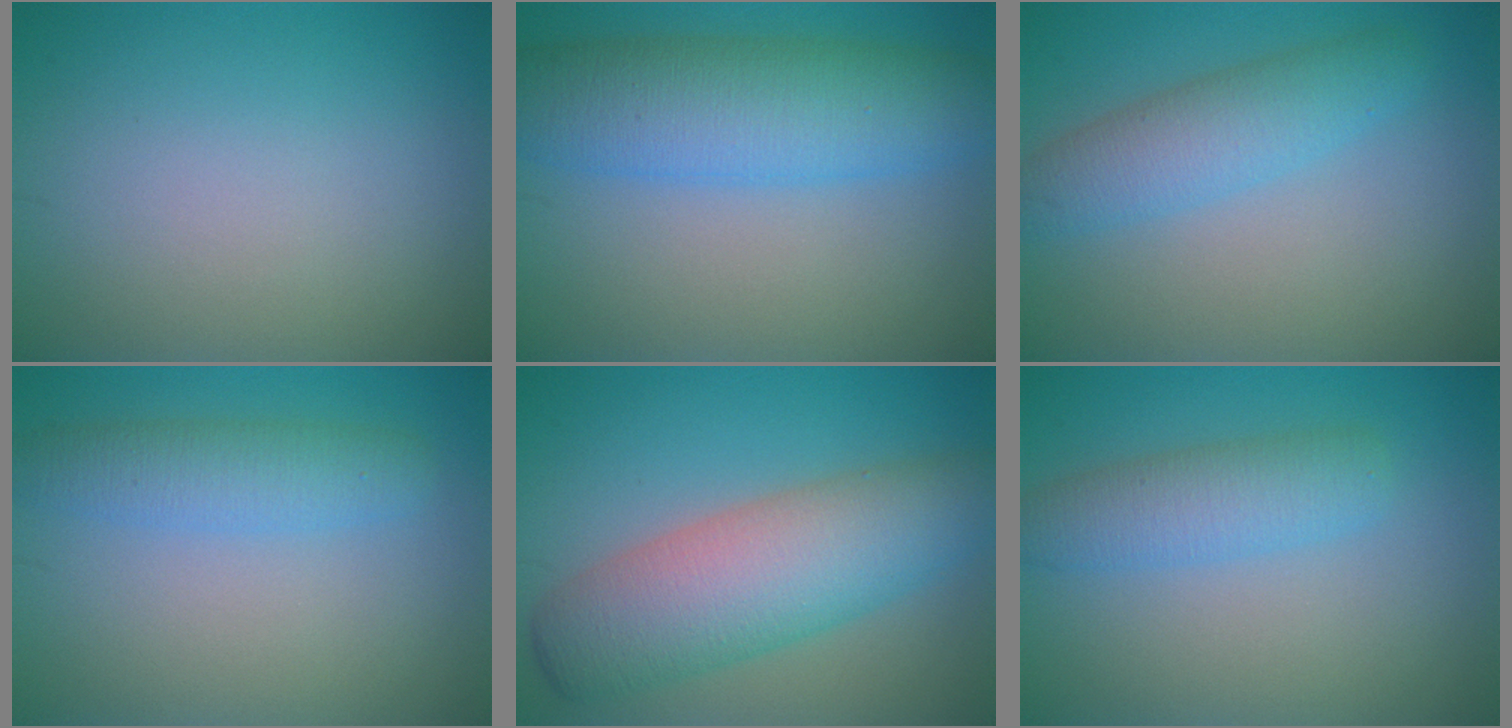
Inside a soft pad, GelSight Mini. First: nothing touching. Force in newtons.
{"total": 8.5, "press": 8.5, "slide": 0.1}
{"total": 4.1, "press": 4.1, "slide": 0.1}
{"total": 3.4, "press": 3.4, "slide": 0.1}
{"total": 8.3, "press": 8.3, "slide": 0.2}
{"total": 3.7, "press": 3.7, "slide": 0.2}